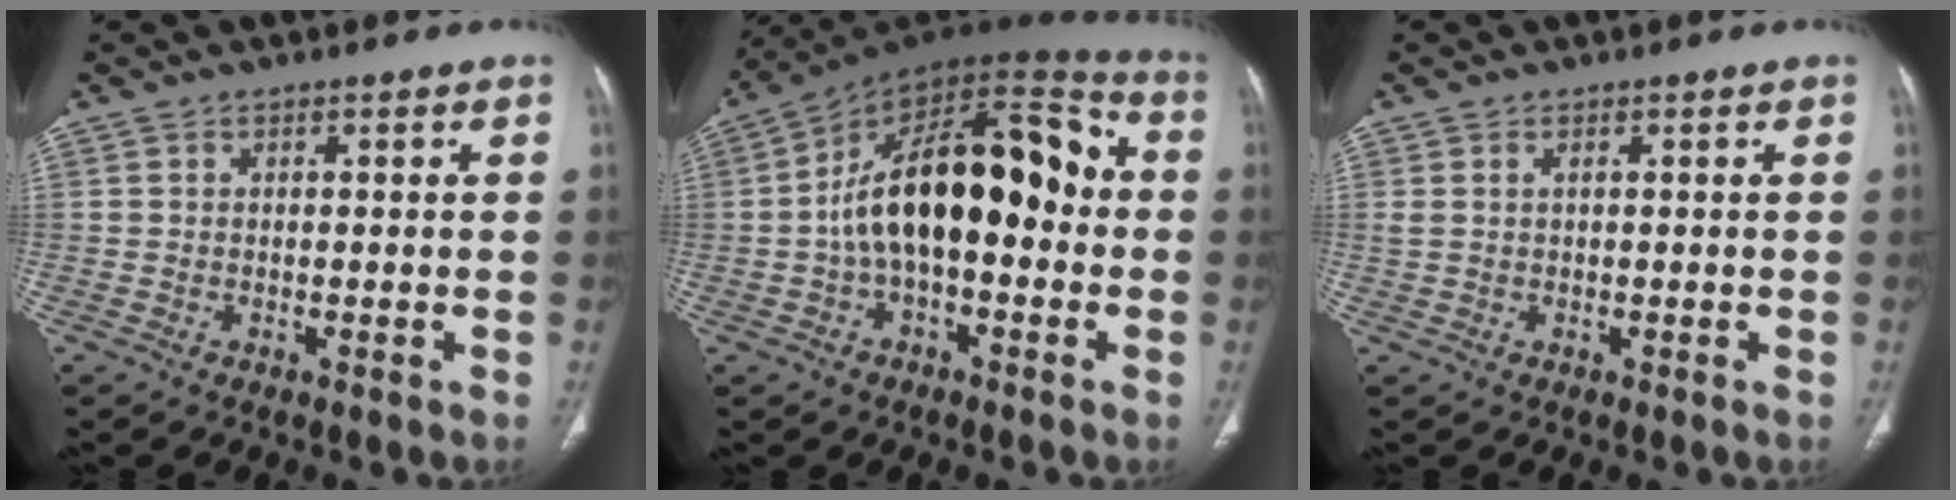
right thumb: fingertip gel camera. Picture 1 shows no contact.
{"total": 21.3, "force": [-0.4, 10.8, 18.4], "torque": [-0.279, 0.054, -0.015]}
{"total": 1.5, "force": [0.6, 0.7, 1.2], "torque": [-0.035, 0.012, 0.020]}